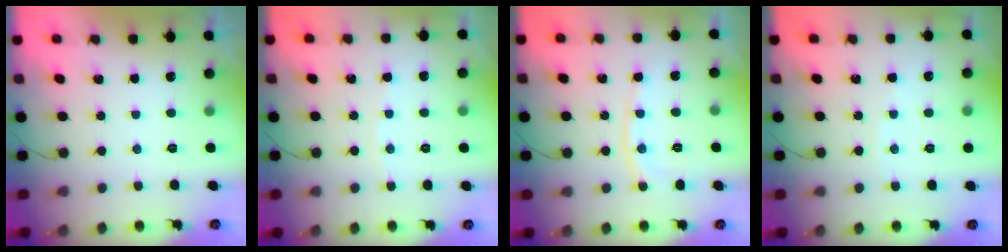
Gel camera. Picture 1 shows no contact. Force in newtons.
{"total": 1.5, "press": 1.5, "slide": 0.2}
{"total": 6.7, "press": 6.7, "slide": 0.1}
{"total": 1.4, "press": 1.4, "slide": 0.3}